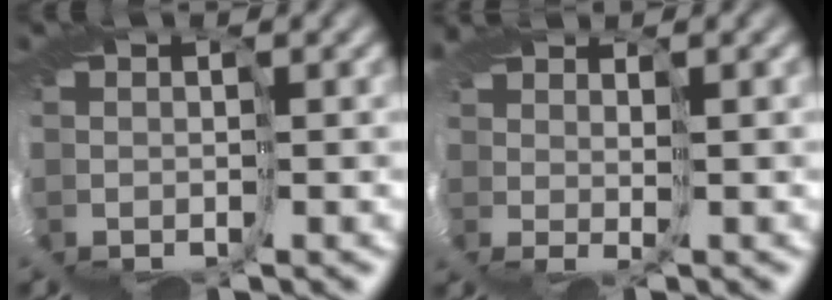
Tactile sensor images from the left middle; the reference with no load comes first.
{"total": 2.0, "force": [1.6, -0.5, 1.0], "torque": [-0.015, 0.004, 0.026]}